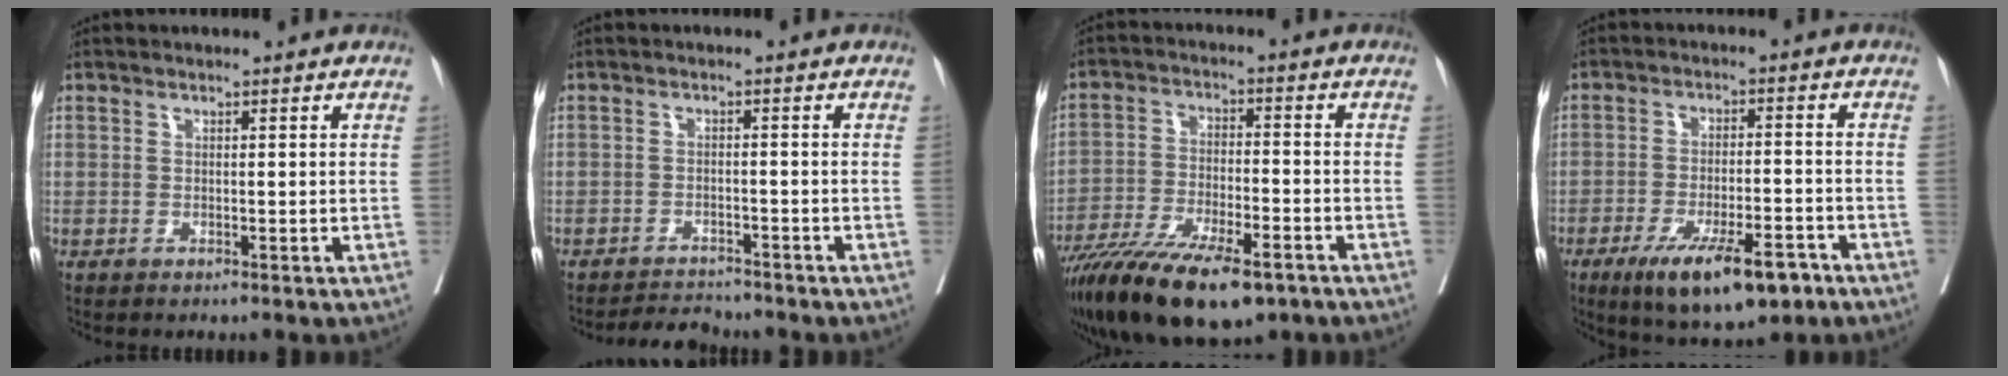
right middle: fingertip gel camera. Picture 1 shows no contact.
{"total": 3.3, "force": [-3.3, -0.1, -0.5], "torque": [0.007, -0.012, -0.054]}
{"total": 18.1, "force": [-12.7, 5.0, 11.8], "torque": [-0.208, -0.038, -0.212]}
{"total": 12.1, "force": [-7.4, 3.4, 9.0], "torque": [-0.142, -0.013, -0.111]}